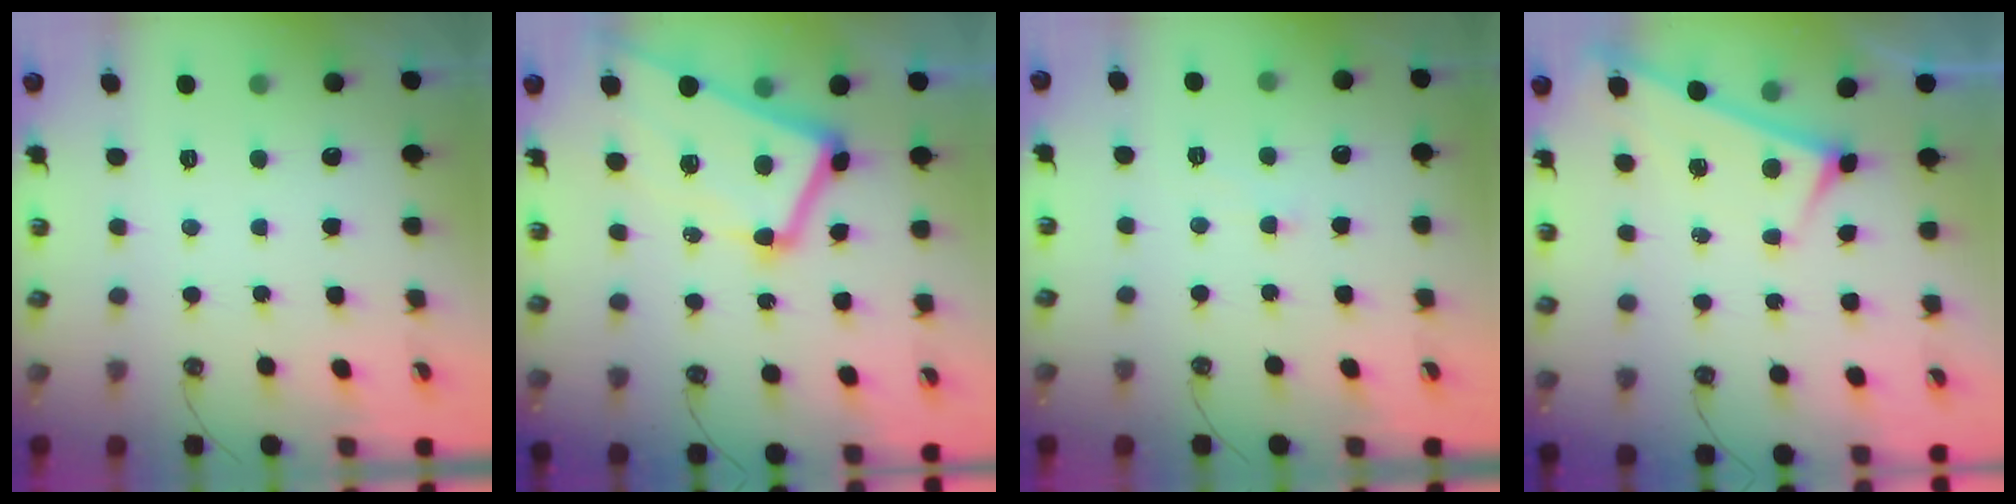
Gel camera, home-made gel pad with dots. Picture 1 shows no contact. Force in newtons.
{"total": 12.0, "press": 11.9, "slide": 1.7}
{"total": 1.7, "press": 1.6, "slide": 0.5}
{"total": 3.2, "press": 3.1, "slide": 0.3}